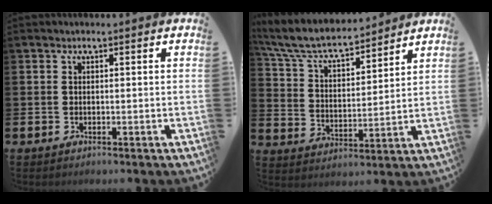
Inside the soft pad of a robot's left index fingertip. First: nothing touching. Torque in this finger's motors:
{"motor_torque": [1.04, -1.10, 0.54, 0.21]}